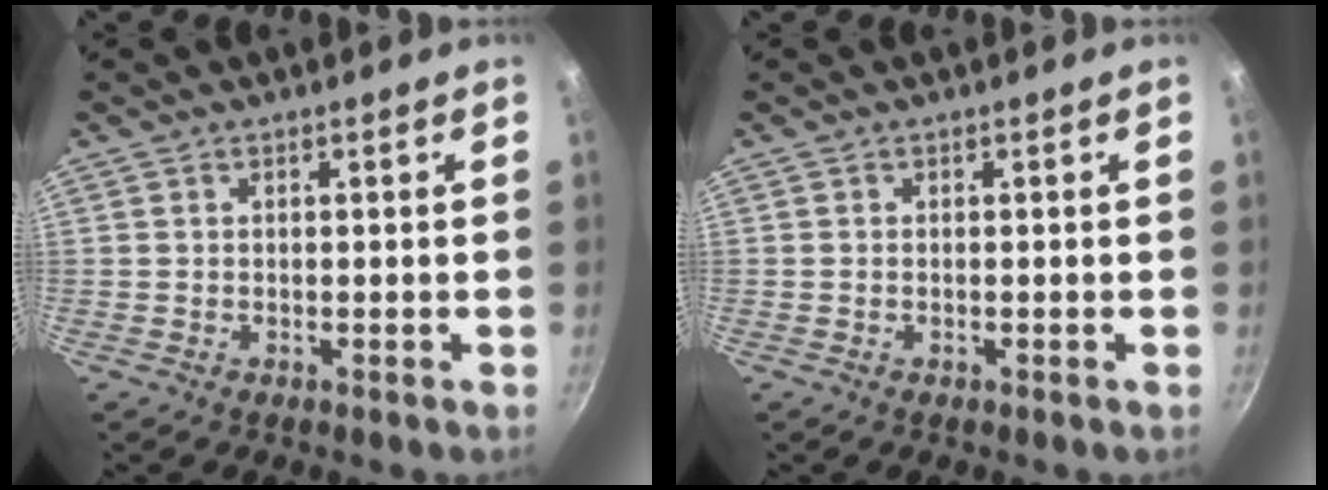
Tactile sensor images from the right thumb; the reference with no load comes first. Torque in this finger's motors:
{"motor_torque": [0.06, -0.06, 0.49, -0.11, 0.04]}